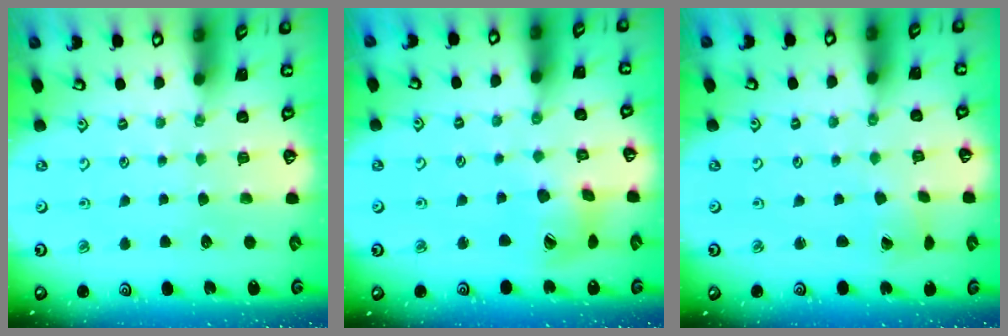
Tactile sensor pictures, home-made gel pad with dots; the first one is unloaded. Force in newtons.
{"total": 10.3, "press": 10.3, "slide": 1.4}
{"total": 1.0, "press": 1.0, "slide": 0.1}